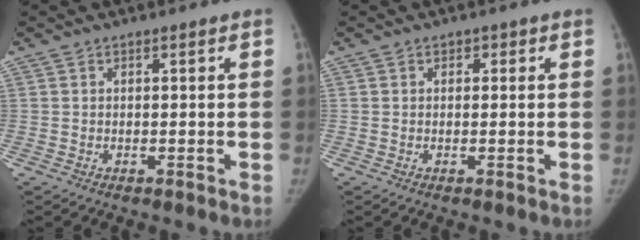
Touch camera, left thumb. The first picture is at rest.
{"total": 0.8, "force": [0.3, 0.7, 0.3], "torque": [0.005, 0.001, 0.001]}